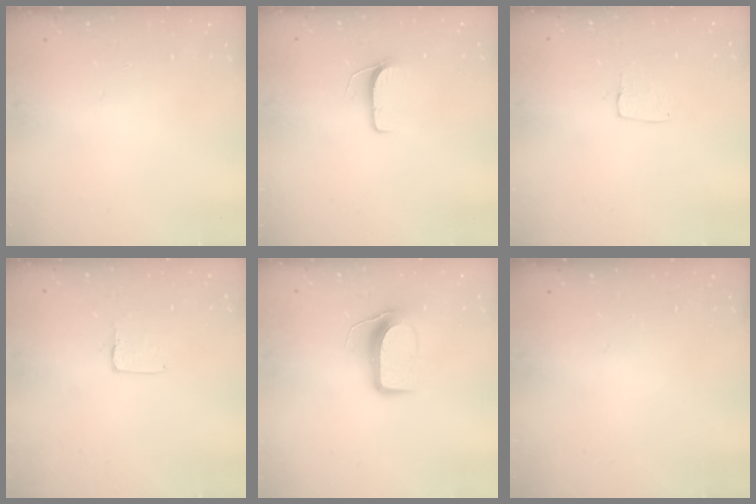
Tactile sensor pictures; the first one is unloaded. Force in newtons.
{"total": 6.1, "press": 6.1, "slide": 0.5}
{"total": 3.4, "press": 3.4, "slide": 0.2}
{"total": 1.7, "press": 1.6, "slide": 0.1}
{"total": 9.3, "press": 9.3, "slide": 0.6}
{"total": 0.0}